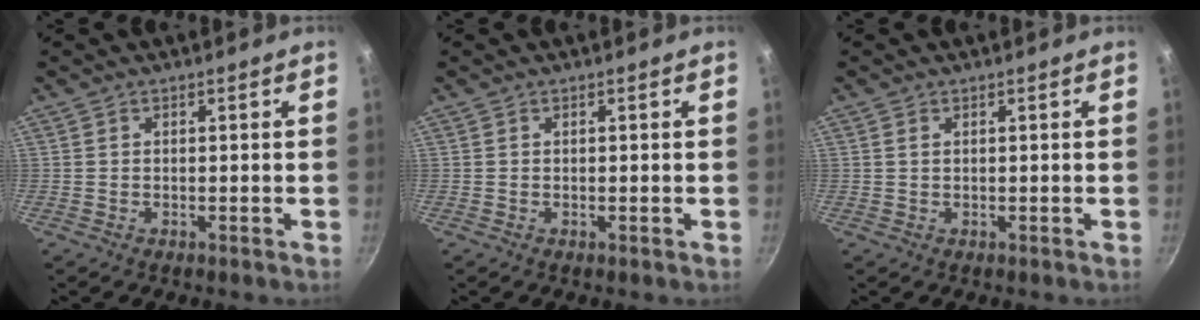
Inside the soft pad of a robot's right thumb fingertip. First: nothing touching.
{"total": 0.0}
{"total": 0.6, "force": [0.2, 0.4, 0.4], "torque": [-0.008, 0.001, 0.004]}